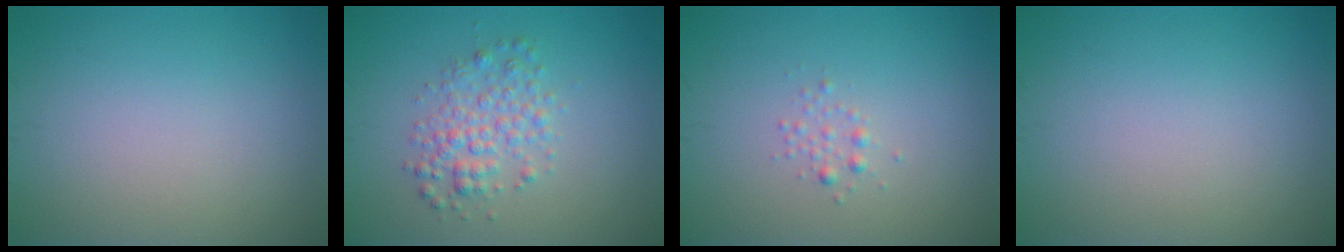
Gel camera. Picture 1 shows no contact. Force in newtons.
{"total": 3.0, "press": 3.0, "slide": 0.1}
{"total": 0.9, "press": 0.9, "slide": 0.0}
{"total": 0.0}